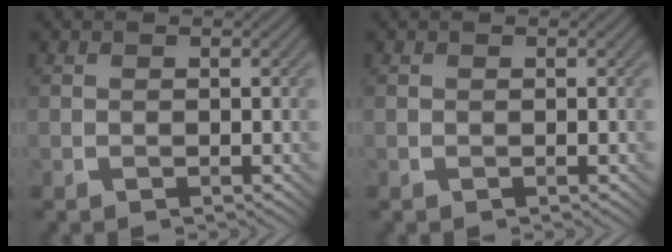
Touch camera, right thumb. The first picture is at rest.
{"total": 0.0}